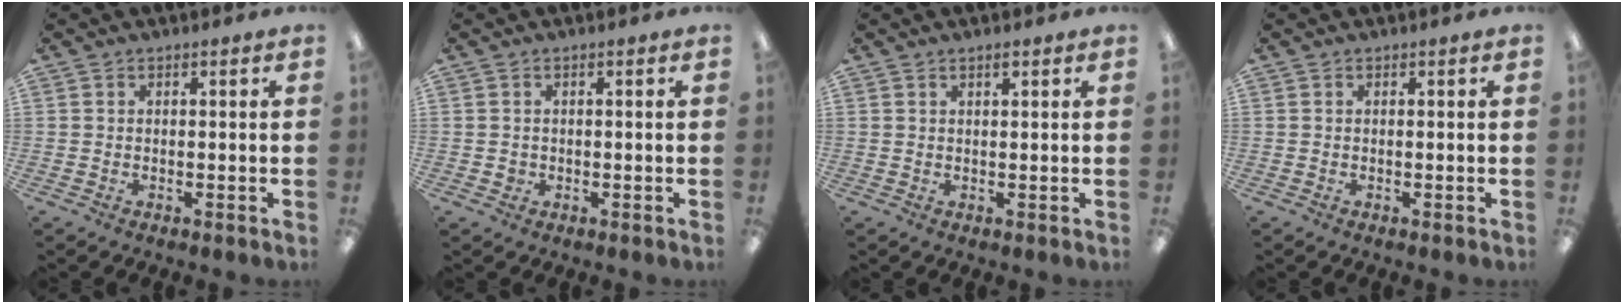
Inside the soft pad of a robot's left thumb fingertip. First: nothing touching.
{"total": 1.3, "force": [-0.2, 1.2, 0.4], "torque": [-0.009, 0.004, -0.007]}
{"total": 1.4, "force": [1.0, 0.2, 0.8], "torque": [-0.011, -0.003, 0.016]}
{"total": 0.0}